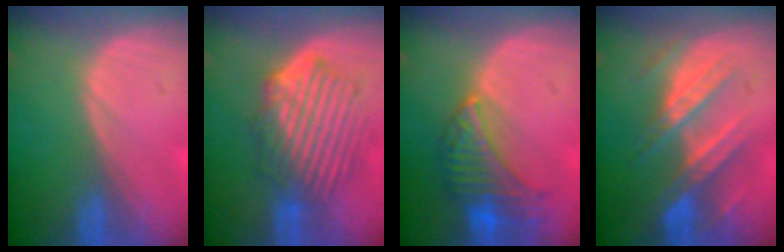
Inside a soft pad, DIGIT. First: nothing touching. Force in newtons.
{"total": 9.4, "press": 8.3, "slide": 4.5}
{"total": 8.1, "press": 7.2, "slide": 3.6}
{"total": 8.8, "press": 7.9, "slide": 3.7}